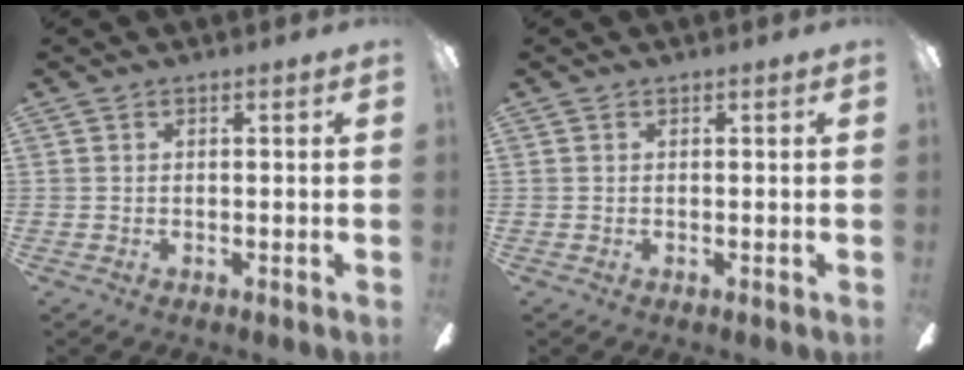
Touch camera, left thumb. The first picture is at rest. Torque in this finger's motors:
{"motor_torque": [-0.03, 0.03, 0.04, 0.13, 0.00]}